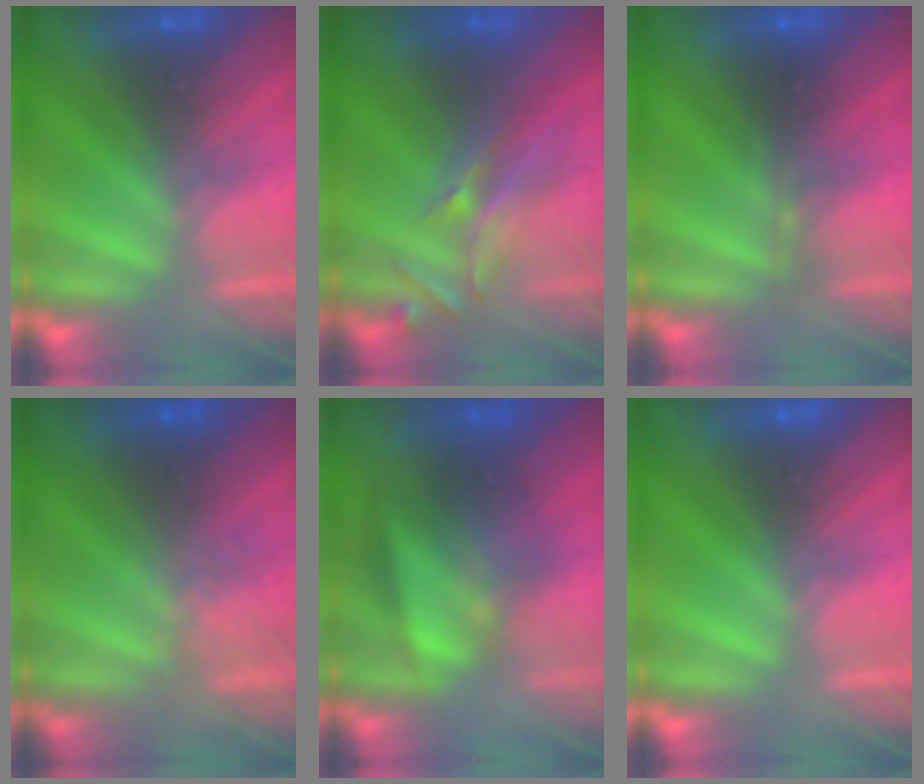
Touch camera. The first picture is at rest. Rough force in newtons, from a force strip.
{"total": 2.5}
{"total": 2.3}
{"total": 1.9}
{"total": 3.6}
{"total": 0.0}